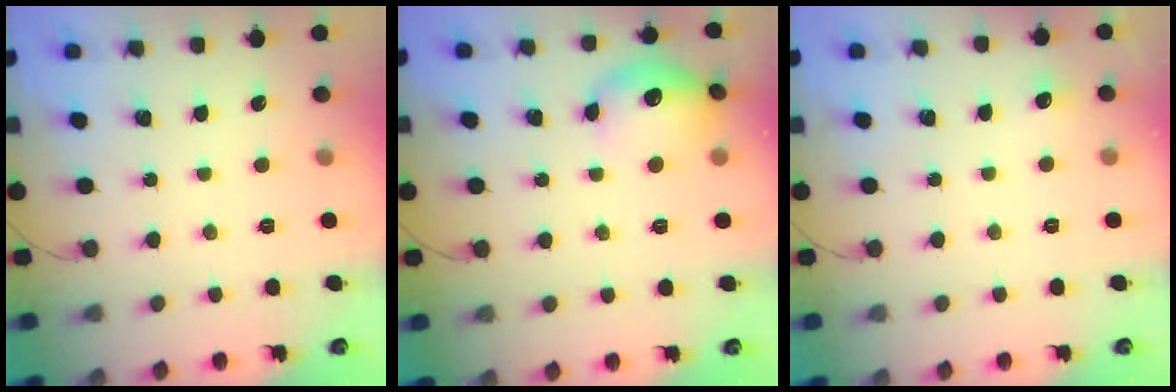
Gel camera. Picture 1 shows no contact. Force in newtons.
{"total": 13.6, "press": 13.6, "slide": 1.2}
{"total": 3.6, "press": 3.4, "slide": 1.3}